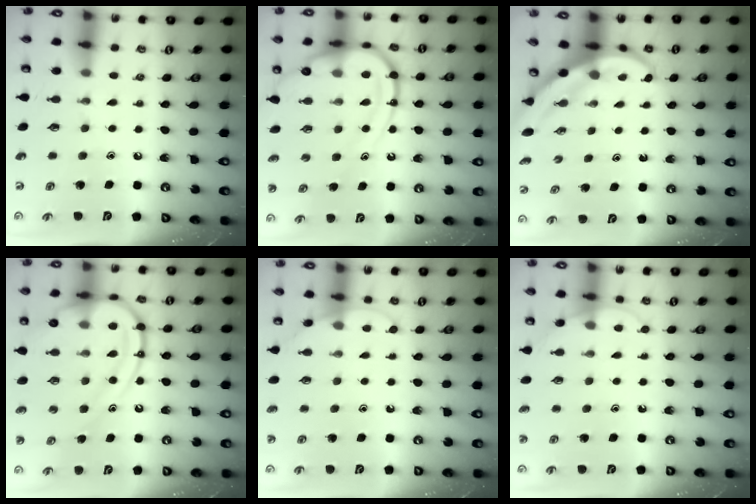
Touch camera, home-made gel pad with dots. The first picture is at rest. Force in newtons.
{"total": 15.2, "press": 15.2, "slide": 1.4}
{"total": 4.0, "press": 3.9, "slide": 0.4}
{"total": 15.9, "press": 15.9, "slide": 1.1}
{"total": 4.8, "press": 4.7, "slide": 0.4}
{"total": 5.2, "press": 5.2, "slide": 0.5}